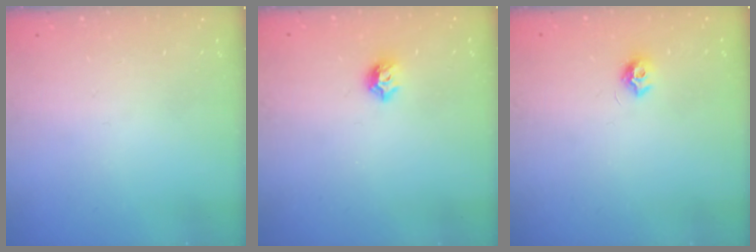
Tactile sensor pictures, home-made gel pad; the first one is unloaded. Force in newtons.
{"total": 6.3, "press": 6.2, "slide": 0.9}
{"total": 7.2, "press": 7.2, "slide": 0.4}